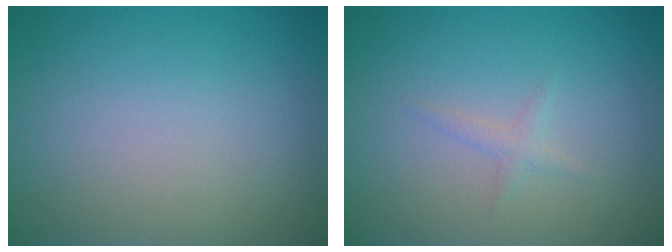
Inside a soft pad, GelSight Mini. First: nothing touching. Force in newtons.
{"total": 0.5, "press": 0.5, "slide": 0.0}